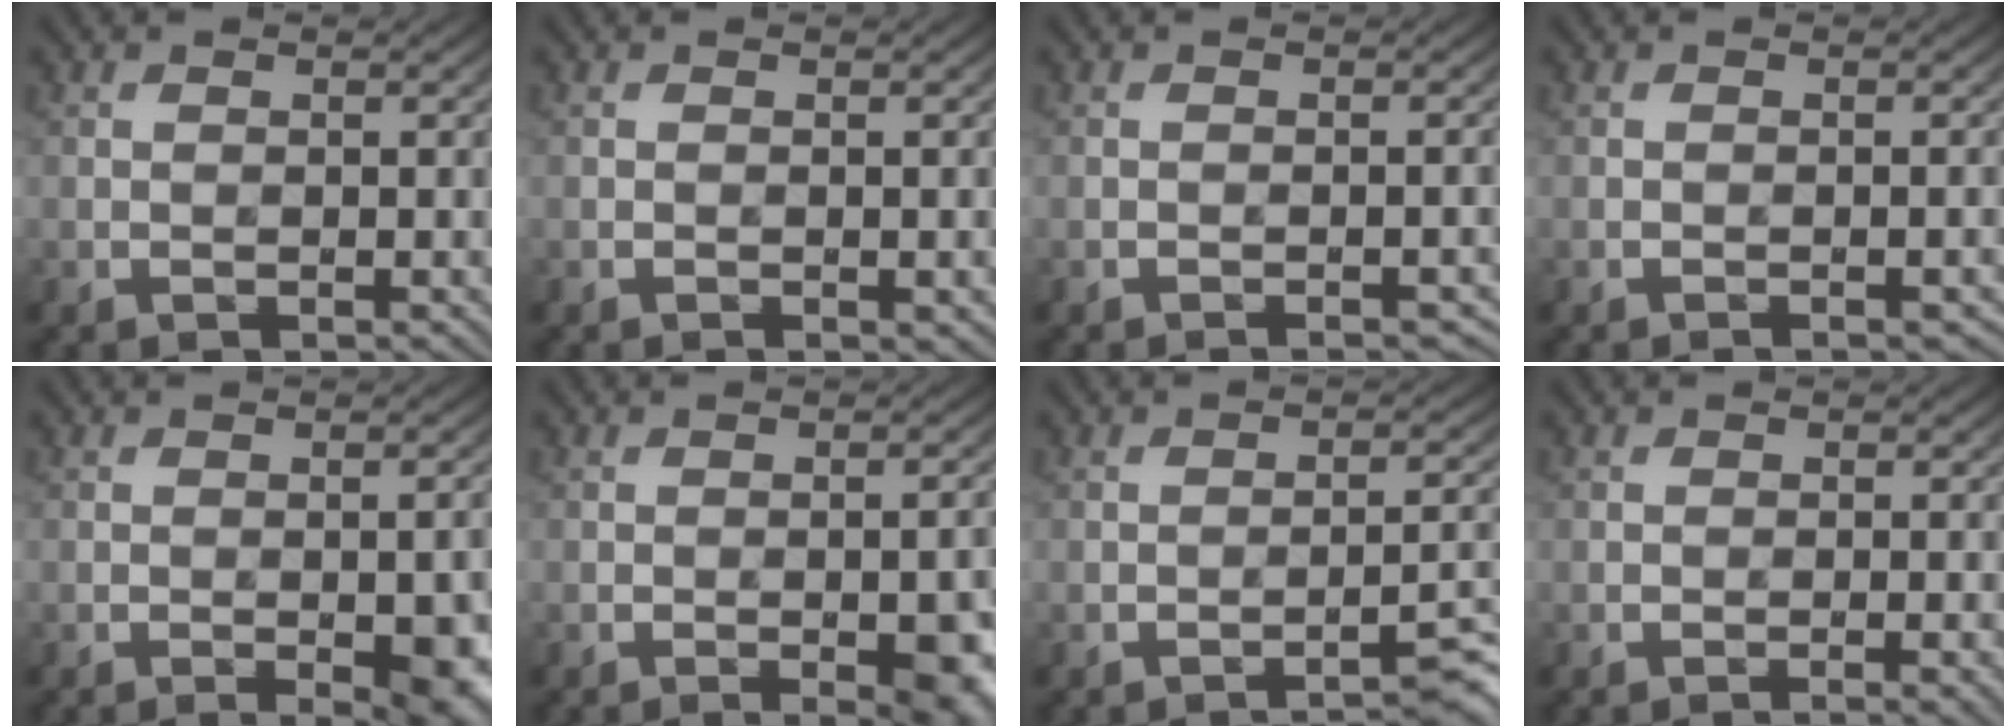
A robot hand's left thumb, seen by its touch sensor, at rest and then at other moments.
{"total": 1.3, "force": [-0.6, 0.3, 1.1], "torque": [-0.016, -0.001, -0.008]}
{"total": 2.1, "force": [-1.6, 0.4, 1.3], "torque": [-0.013, 0.006, -0.021]}
{"total": 1.5, "force": [-1.0, 0.2, 1.1], "torque": [-0.010, 0.006, -0.014]}
{"total": 6.8, "force": [-2.9, 2.3, 5.7], "torque": [-0.074, -0.005, -0.030]}
{"total": 6.9, "force": [-3.1, 2.0, 5.8], "torque": [-0.078, -0.002, -0.032]}
{"total": 4.3, "force": [-3.3, 0.5, 2.8], "torque": [-0.031, 0.018, -0.051]}
{"total": 2.1, "force": [-1.1, 0.3, 1.8], "torque": [-0.020, 0.006, -0.019]}